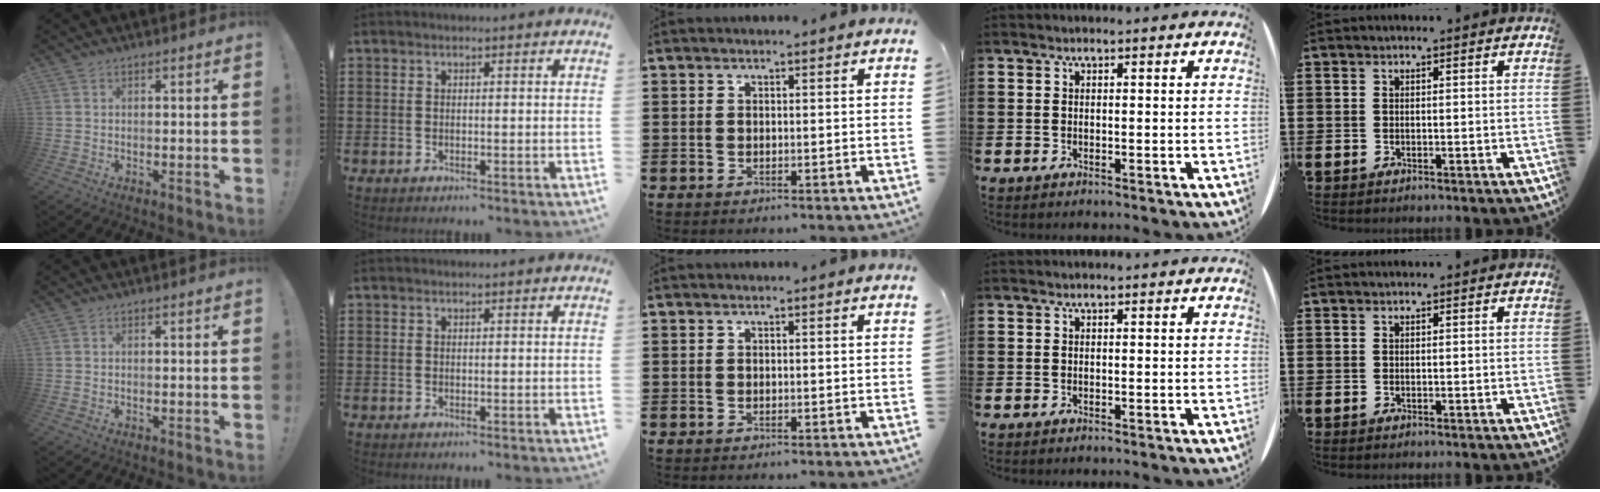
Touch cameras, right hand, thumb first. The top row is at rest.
{}